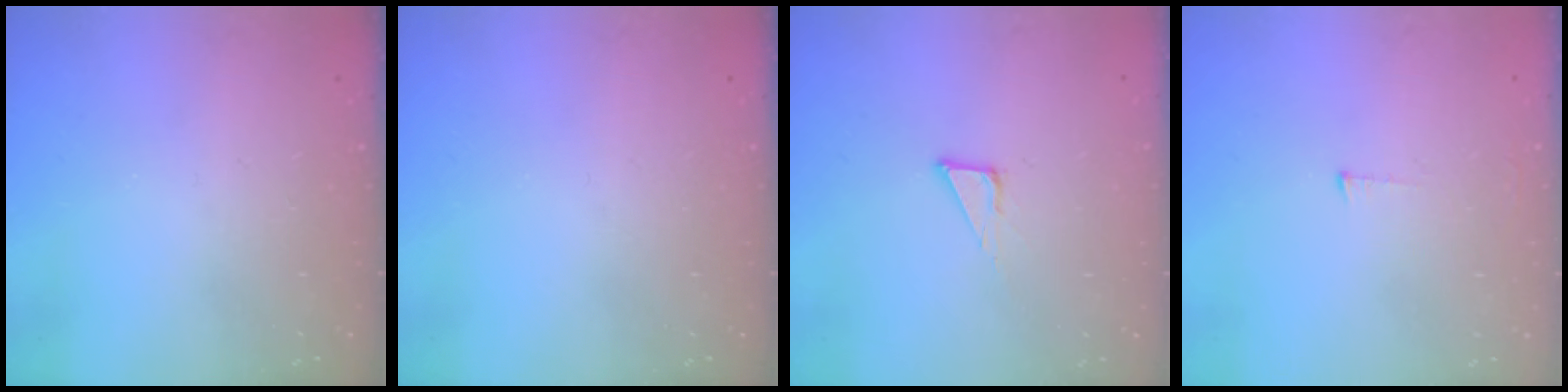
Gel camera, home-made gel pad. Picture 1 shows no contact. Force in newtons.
{"total": 0.0}
{"total": 1.9, "press": 1.9, "slide": 0.1}
{"total": 3.0, "press": 3.0, "slide": 0.3}